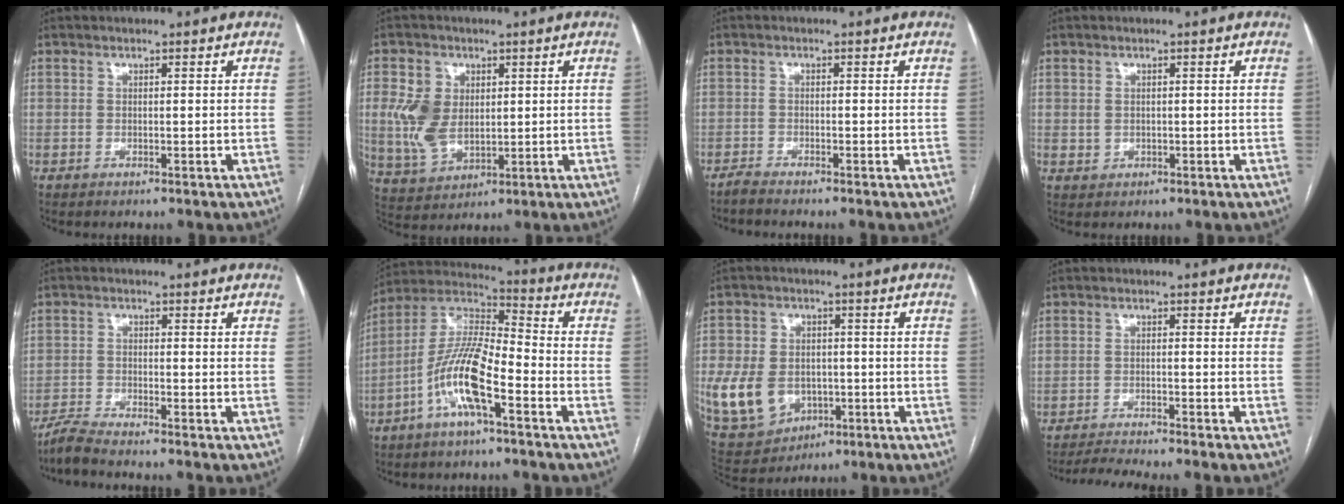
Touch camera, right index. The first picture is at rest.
{"total": 8.4, "force": [1.4, 6.1, 5.7], "torque": [-0.131, 0.010, 0.042]}
{"total": 1.6, "force": [-1.5, -0.3, 0.4], "torque": [-0.012, -0.004, -0.031]}
{"total": 1.4, "force": [-0.1, 1.3, 0.5], "torque": [-0.010, 0.001, 0.006]}
{"total": 3.7, "force": [-3.5, -0.7, 1.0], "torque": [-0.029, -0.018, -0.074]}
{"total": 12.6, "force": [-5.4, 2.8, 11.0], "torque": [-0.225, 0.012, -0.103]}
{"total": 14.6, "force": [-3.2, 11.3, 8.6], "torque": [-0.210, 0.009, -0.032]}
{"total": 5.6, "force": [-5.1, -1.3, 1.9], "torque": [-0.029, -0.018, -0.086]}